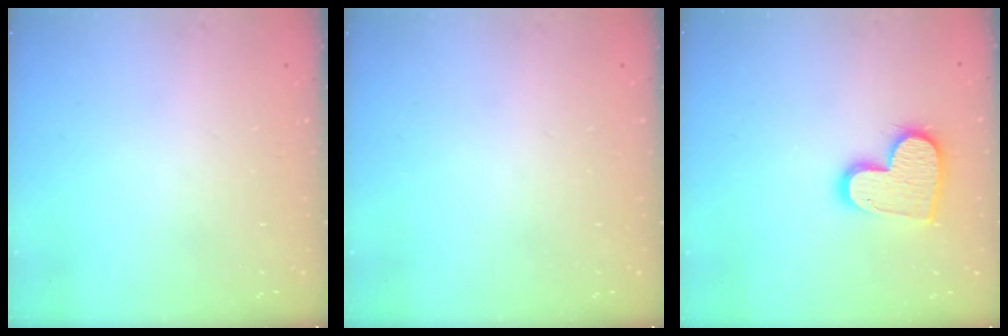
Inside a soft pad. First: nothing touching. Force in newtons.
{"total": 0.0}
{"total": 14.6, "press": 14.6, "slide": 1.2}